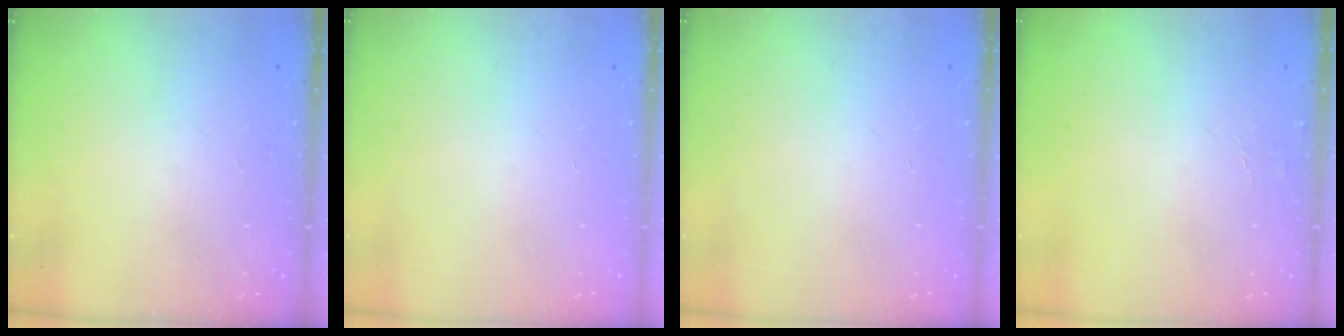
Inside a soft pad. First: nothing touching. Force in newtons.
{"total": 0.0}
{"total": 0.0}
{"total": 3.1, "press": 3.1, "slide": 0.2}